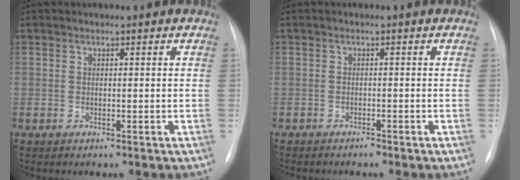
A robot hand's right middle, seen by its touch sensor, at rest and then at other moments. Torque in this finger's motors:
{"motor_torque": [-0.09, 0.02, -0.01, 0.00]}